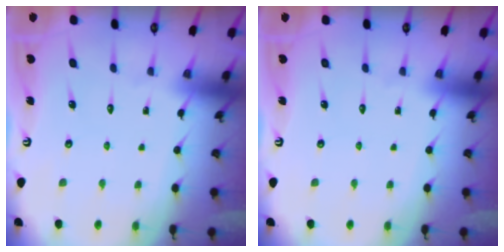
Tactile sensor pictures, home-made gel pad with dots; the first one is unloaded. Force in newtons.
{"total": 0.0}